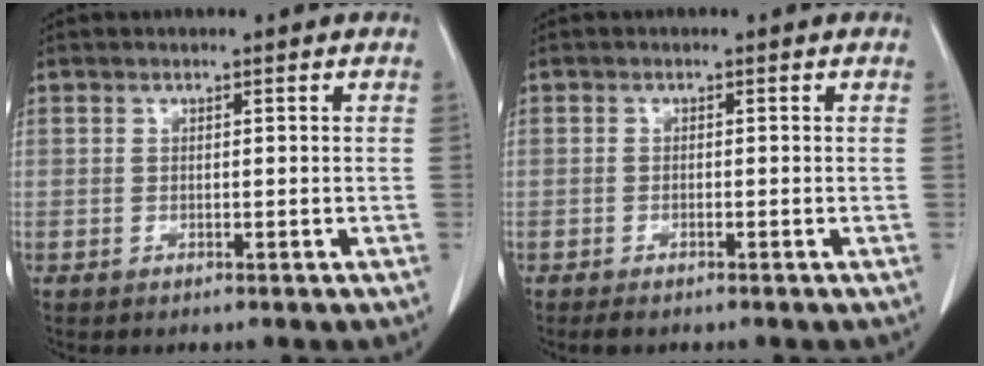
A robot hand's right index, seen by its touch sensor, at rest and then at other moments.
{"total": 1.7, "force": [-1.3, 0.3, 1.0], "torque": [-0.015, -0.003, -0.020]}